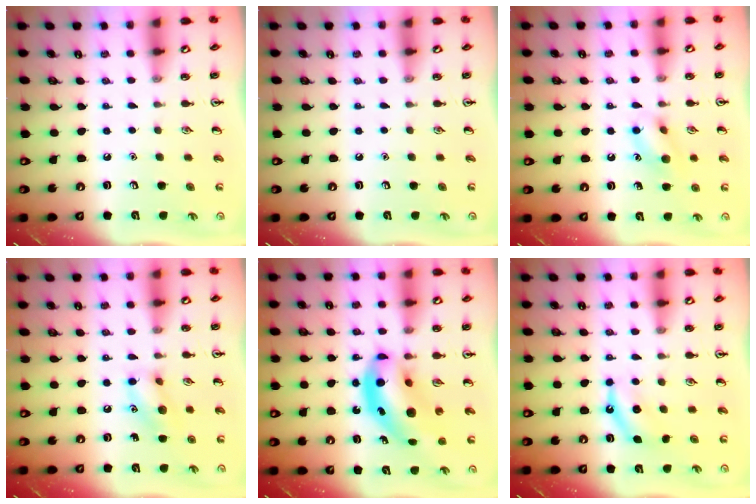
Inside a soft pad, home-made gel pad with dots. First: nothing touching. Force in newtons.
{"total": 0.0}
{"total": 9.8, "press": 9.7, "slide": 1.4}
{"total": 9.6, "press": 9.6, "slide": 1.1}
{"total": 13.2, "press": 12.6, "slide": 3.9}
{"total": 4.8, "press": 4.7, "slide": 0.9}